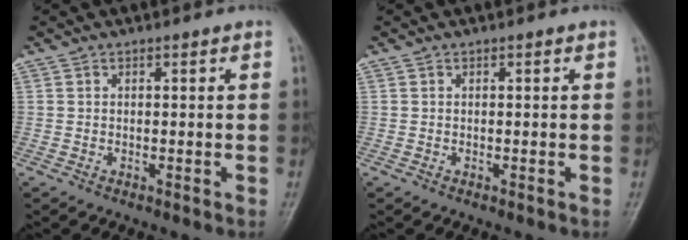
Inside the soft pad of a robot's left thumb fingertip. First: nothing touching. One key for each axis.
{"total": 0.0}